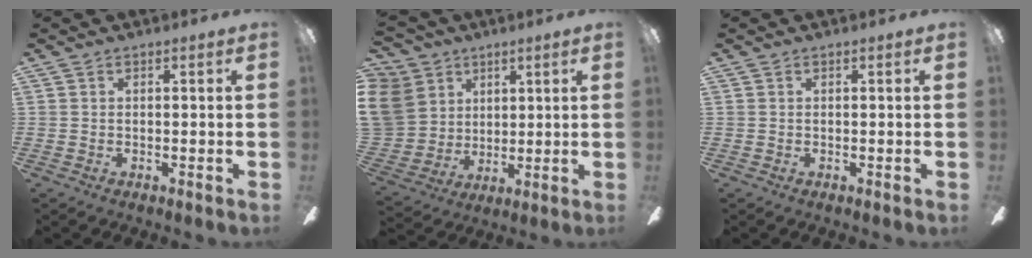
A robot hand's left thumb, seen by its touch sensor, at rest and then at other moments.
{"total": 15.6, "force": [4.8, 13.7, 5.9], "torque": [-0.143, -0.018, 0.101]}
{"total": 0.0}